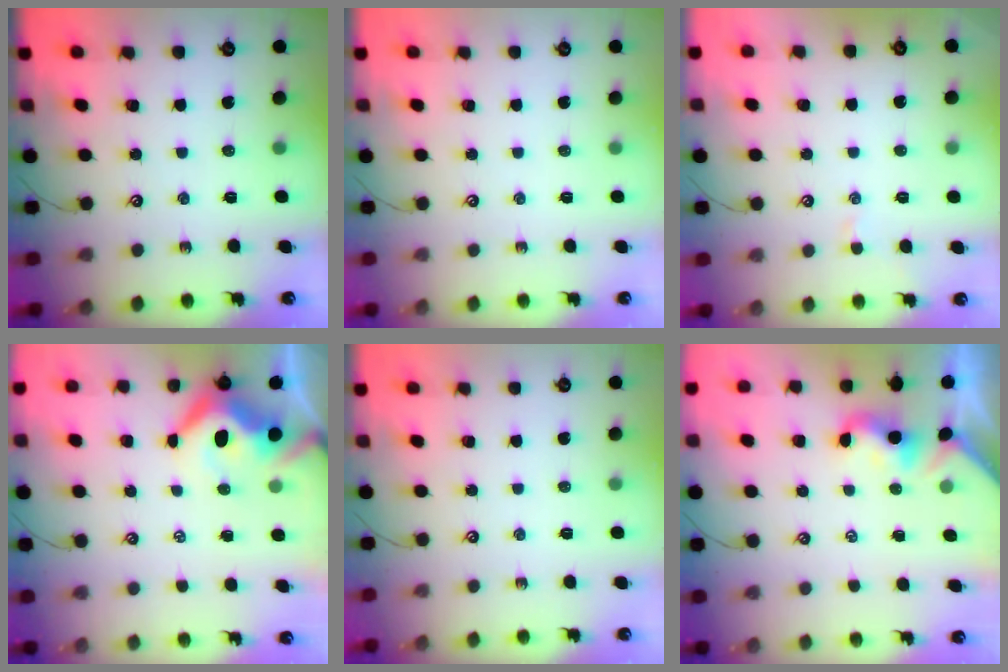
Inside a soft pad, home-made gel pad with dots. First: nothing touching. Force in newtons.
{"total": 0.0}
{"total": 1.0, "press": 0.8, "slide": 0.5}
{"total": 7.8, "press": 7.7, "slide": 1.4}
{"total": 0.0}
{"total": 2.1, "press": 2.1, "slide": 0.5}